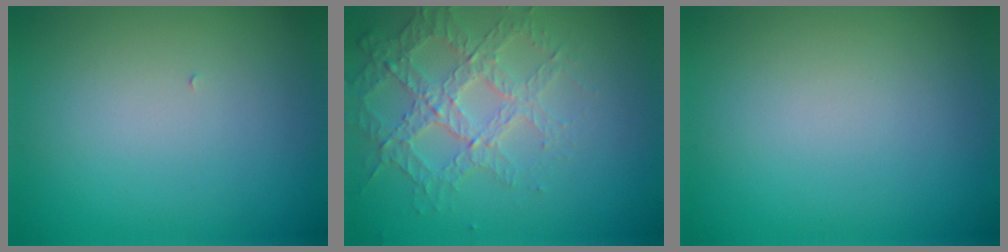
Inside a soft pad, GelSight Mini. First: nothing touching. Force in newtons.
{"total": 3.7, "press": 3.4, "slide": 1.4}
{"total": 0.0}